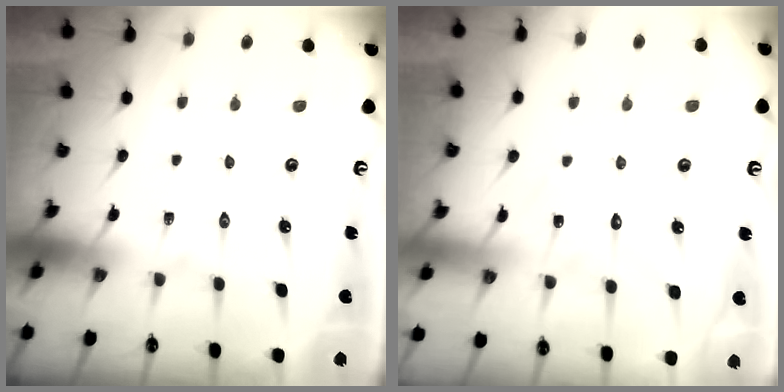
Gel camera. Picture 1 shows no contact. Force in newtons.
{"total": 6.4, "press": 6.4, "slide": 0.1}